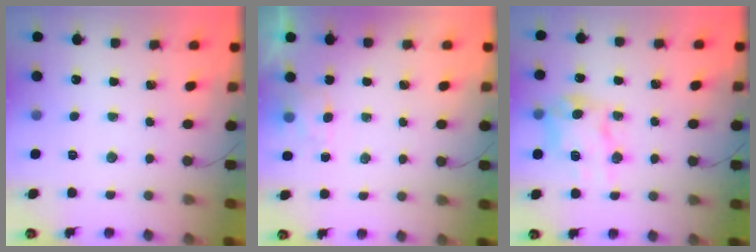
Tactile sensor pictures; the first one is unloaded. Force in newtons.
{"total": 1.9, "press": 1.5, "slide": 1.2}
{"total": 11.1, "press": 11.1, "slide": 0.9}